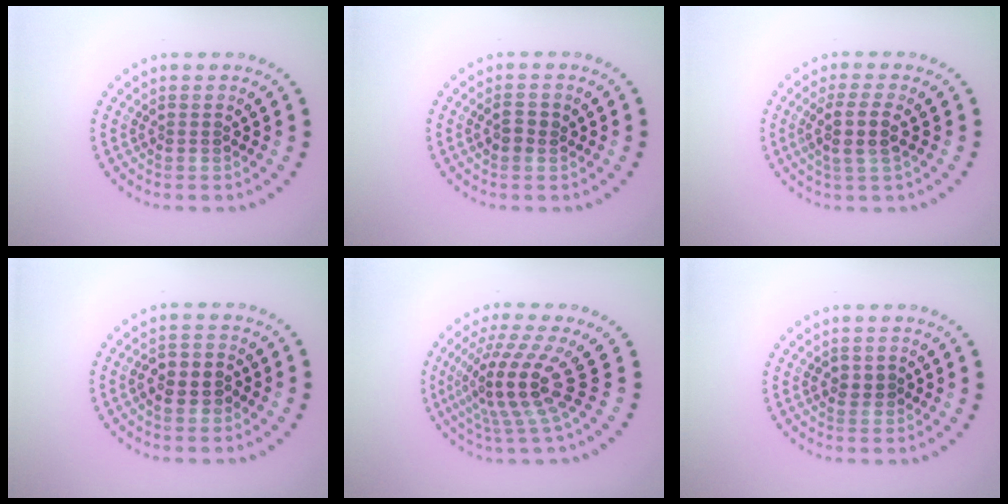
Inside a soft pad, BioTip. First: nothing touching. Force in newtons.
{"total": 1.5, "press": 1.5, "slide": 0.1}
{"total": 2.9, "press": 2.4, "slide": 1.5}
{"total": 2.7, "press": 2.6, "slide": 0.7}
{"total": 5.2, "press": 3.6, "slide": 3.7}
{"total": 1.2, "press": 1.2, "slide": 0.4}